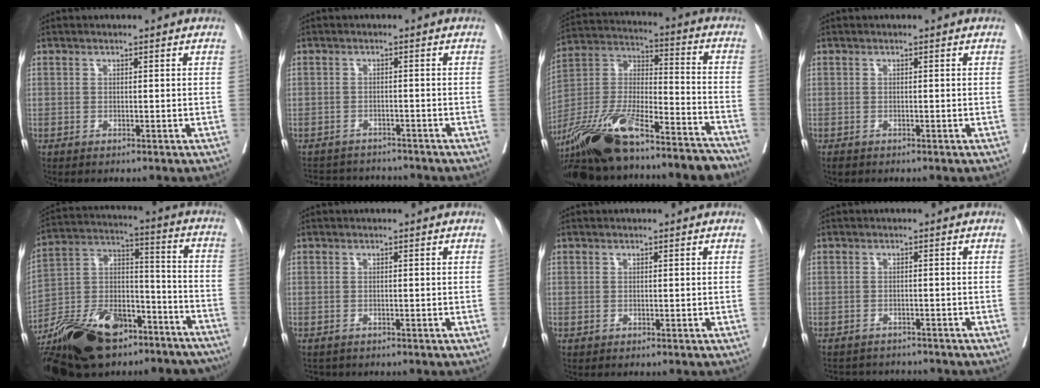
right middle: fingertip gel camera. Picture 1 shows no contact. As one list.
[{"total": 6.2, "force": [-5.9, 1.8, 0.2], "torque": [0.004, 0.008, -0.081]}, {"total": 26.1, "force": [-20.3, 5.6, 15.3], "torque": [-0.279, -0.009, -0.345]}, {"total": 0.8, "force": [-0.7, 0.4, 0.2], "torque": [-0.006, -0.001, -0.010]}, {"total": 32.1, "force": [-22.3, 13.8, 18.5], "torque": [-0.351, -0.012, -0.350]}, {"total": 1.3, "force": [-1.1, 0.7, 0.0], "torque": [-0.008, -0.001, -0.017]}, {"total": 0.0}, {"total": 4.4, "force": [-4.2, 1.3, -0.4], "torque": [0.011, 0.003, -0.060]}]